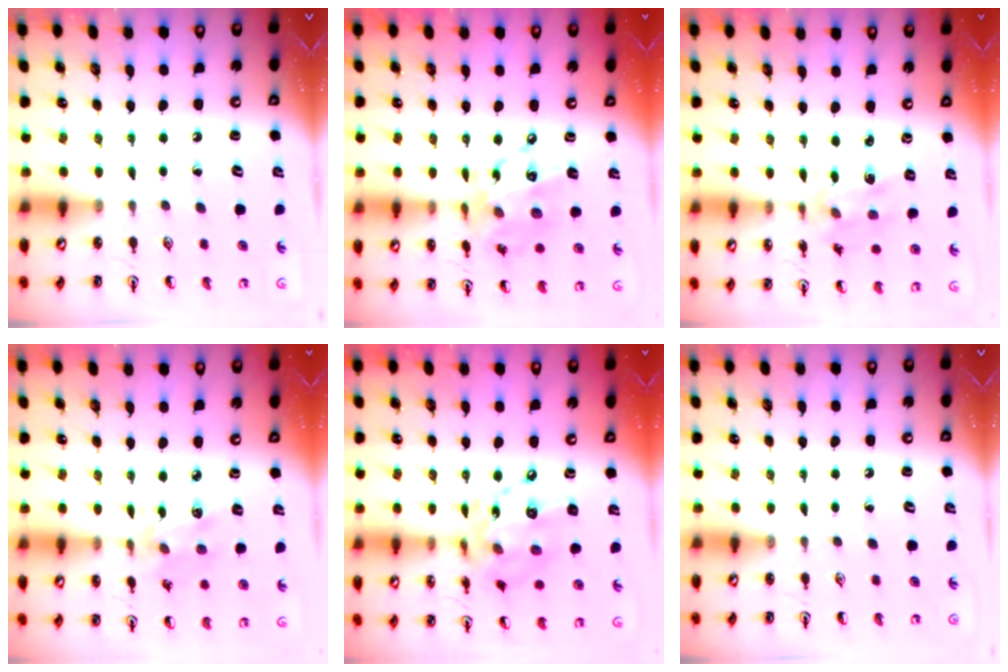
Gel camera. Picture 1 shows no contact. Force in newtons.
{"total": 14.6, "press": 14.5, "slide": 1.1}
{"total": 2.9, "press": 2.8, "slide": 0.9}
{"total": 5.7, "press": 5.6, "slide": 0.6}
{"total": 15.0, "press": 15.0, "slide": 0.8}
{"total": 0.0}